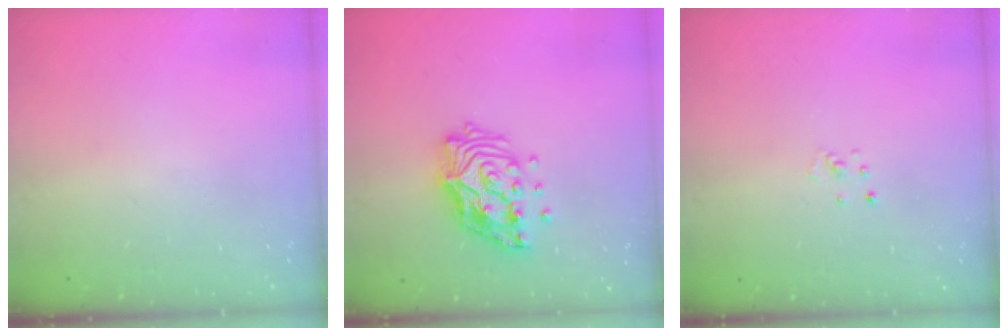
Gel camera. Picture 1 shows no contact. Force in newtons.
{"total": 15.4, "press": 15.3, "slide": 2.1}
{"total": 2.6, "press": 2.6, "slide": 0.3}